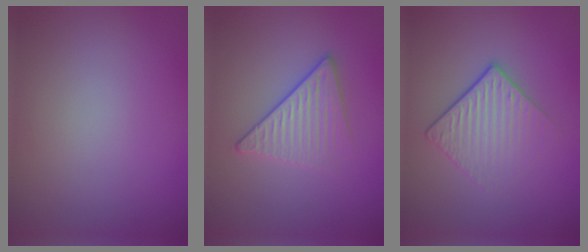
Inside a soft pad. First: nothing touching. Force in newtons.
{"total": 3.3, "press": 3.0, "slide": 1.3}
{"total": 4.4, "press": 2.7, "slide": 3.4}